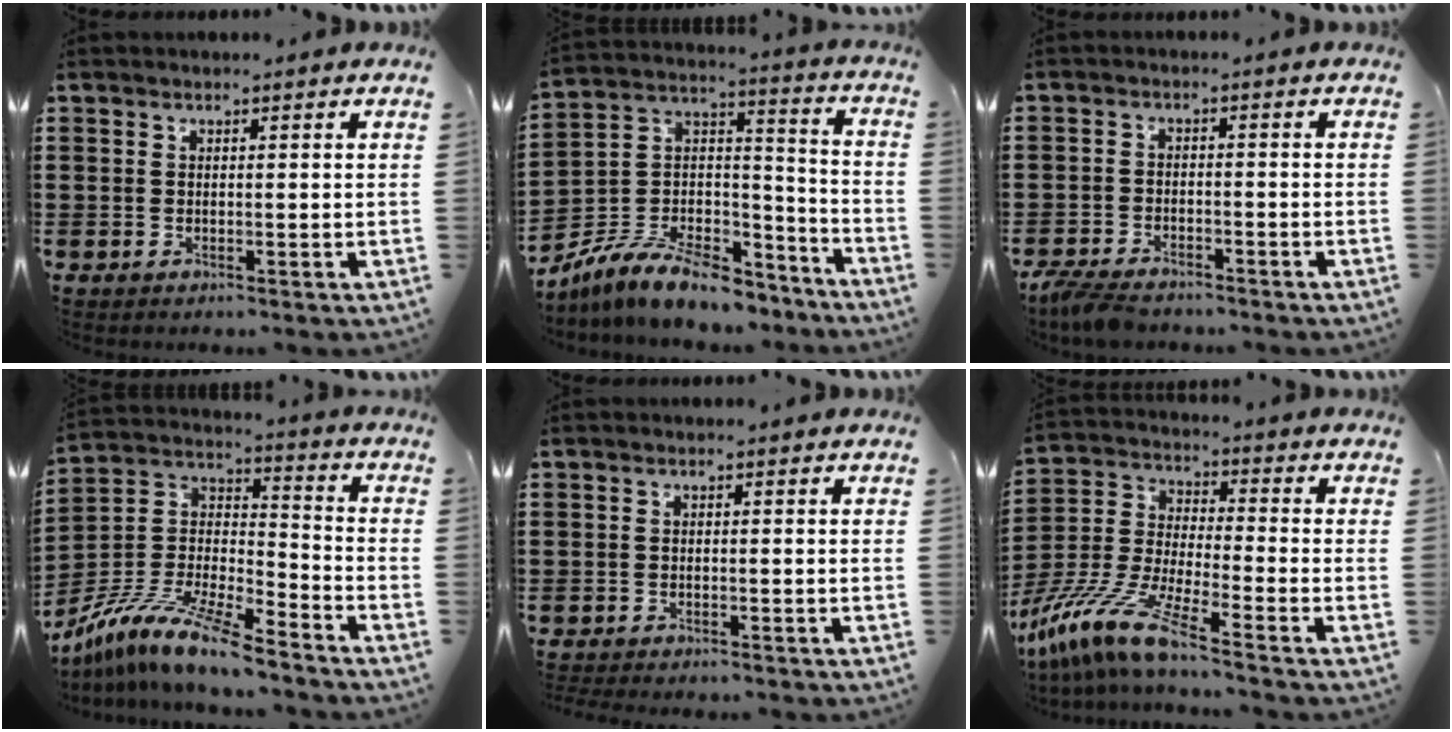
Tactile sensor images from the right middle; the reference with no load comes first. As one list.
[{"total": 9.0, "force": [-7.7, 2.6, 3.9], "torque": [-0.084, 0.010, -0.153]}, {"total": 3.9, "force": [-3.7, 0.9, 1.0], "torque": [-0.040, -0.004, -0.081]}, {"total": 11.4, "force": [-9.9, 1.0, 5.6], "torque": [-0.129, 0.002, -0.201]}, {"total": 1.1, "force": [-1.1, 0.0, 0.1], "torque": [-0.005, -0.001, -0.024]}, {"total": 10.8, "force": [-8.5, 0.5, 6.6], "torque": [-0.162, -0.008, -0.179]}]